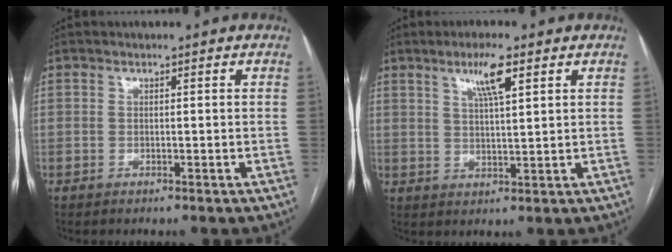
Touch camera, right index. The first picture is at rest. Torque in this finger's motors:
{"motor_torque": [0.70, 0.53, 0.10, 0.07]}